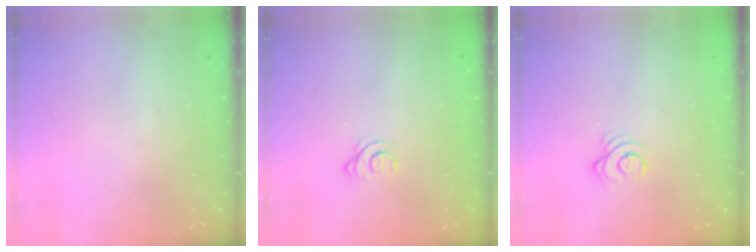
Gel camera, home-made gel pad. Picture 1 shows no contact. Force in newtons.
{"total": 1.7, "press": 1.6, "slide": 0.1}
{"total": 3.3, "press": 3.3, "slide": 0.2}